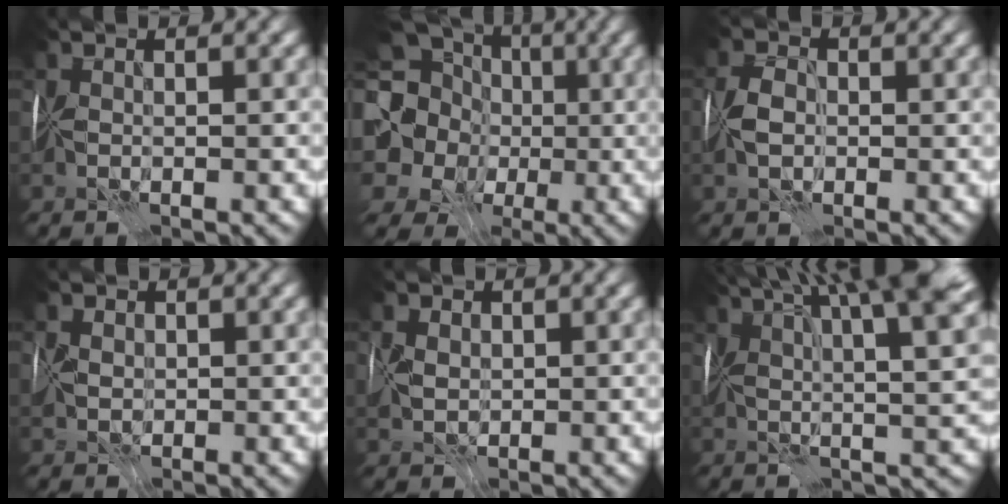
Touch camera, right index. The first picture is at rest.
{"total": 14.0, "force": [1.8, 12.8, 5.4], "torque": [-0.144, 0.013, 0.000]}
{"total": 1.2, "force": [-0.9, 0.6, 0.6], "torque": [-0.012, -0.006, -0.018]}
{"total": 0.5, "force": [-0.1, 0.5, -0.1], "torque": [0.002, -0.008, 0.001]}
{"total": 0.8, "force": [0.0, 0.8, 0.2], "torque": [-0.004, -0.006, 0.000]}
{"total": 12.7, "force": [7.1, 2.5, 10.3], "torque": [-0.133, 0.034, 0.081]}